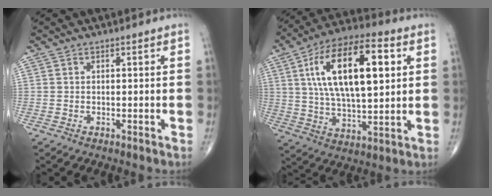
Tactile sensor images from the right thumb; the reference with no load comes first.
{"total": 21.5, "force": [5.6, 9.1, 18.6], "torque": [-0.312, 0.003, 0.089]}